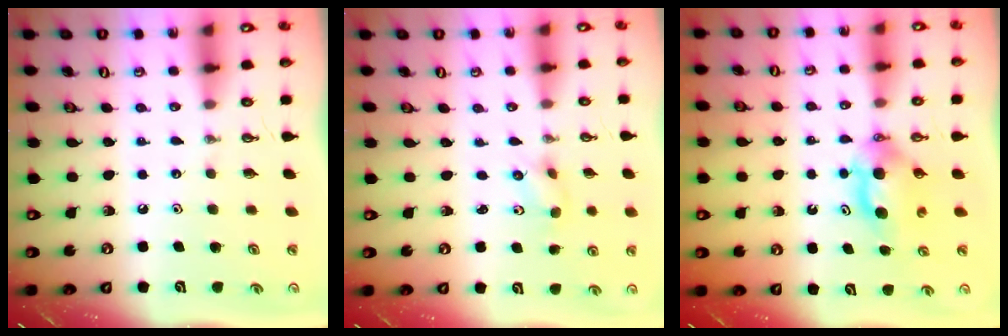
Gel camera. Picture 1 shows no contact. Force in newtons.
{"total": 2.5, "press": 2.2, "slide": 1.2}
{"total": 5.7, "press": 5.6, "slide": 1.3}